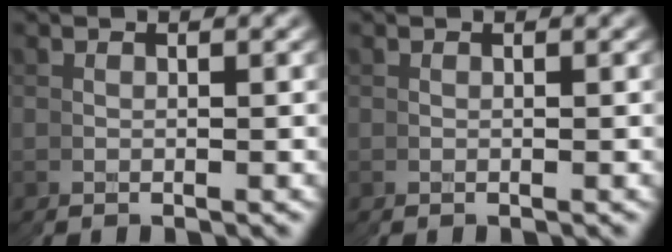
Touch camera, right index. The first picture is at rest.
{"total": 0.0}